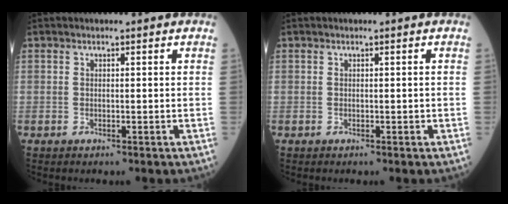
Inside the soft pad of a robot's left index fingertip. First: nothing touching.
{"total": 0.0}